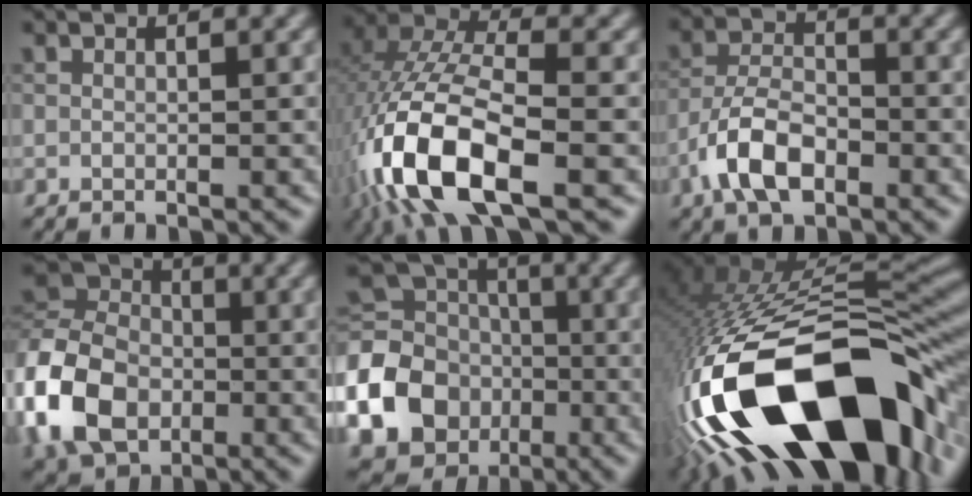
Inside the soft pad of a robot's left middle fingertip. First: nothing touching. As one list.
[{"total": 12.4, "force": [-5.1, 5.1, 10.1], "torque": [-0.222, -0.003, -0.100]}, {"total": 5.3, "force": [-2.6, 2.7, 3.7], "torque": [-0.071, 0.006, -0.058]}, {"total": 9.7, "force": [-3.3, 7.0, 5.7], "torque": [-0.132, 0.001, -0.082]}, {"total": 13.4, "force": [-4.5, 11.3, 5.6], "torque": [-0.143, -0.027, -0.112]}, {"total": 20.0, "force": [-7.7, 9.1, 16.1], "torque": [-0.318, -0.030, -0.107]}]